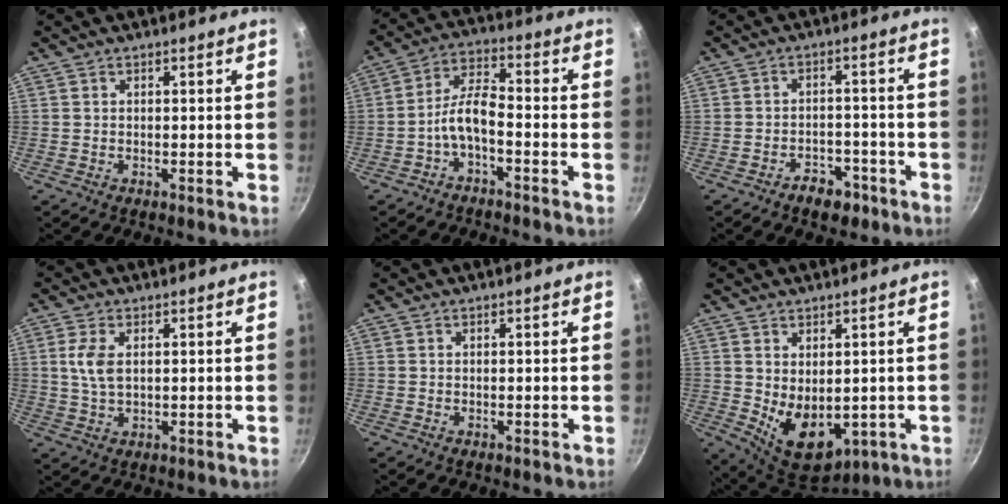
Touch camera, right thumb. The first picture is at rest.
{"total": 6.6, "force": [-3.2, 2.5, 5.2], "torque": [-0.107, 0.043, -0.066]}
{"total": 5.7, "force": [-3.8, 3.4, 2.5], "torque": [-0.016, 0.037, -0.049]}
{"total": 5.1, "force": [1.0, 2.8, 4.1], "torque": [-0.086, -0.001, 0.020]}
{"total": 0.0}
{"total": 10.5, "force": [-0.3, 7.0, 7.9], "torque": [-0.098, -0.024, 0.022]}